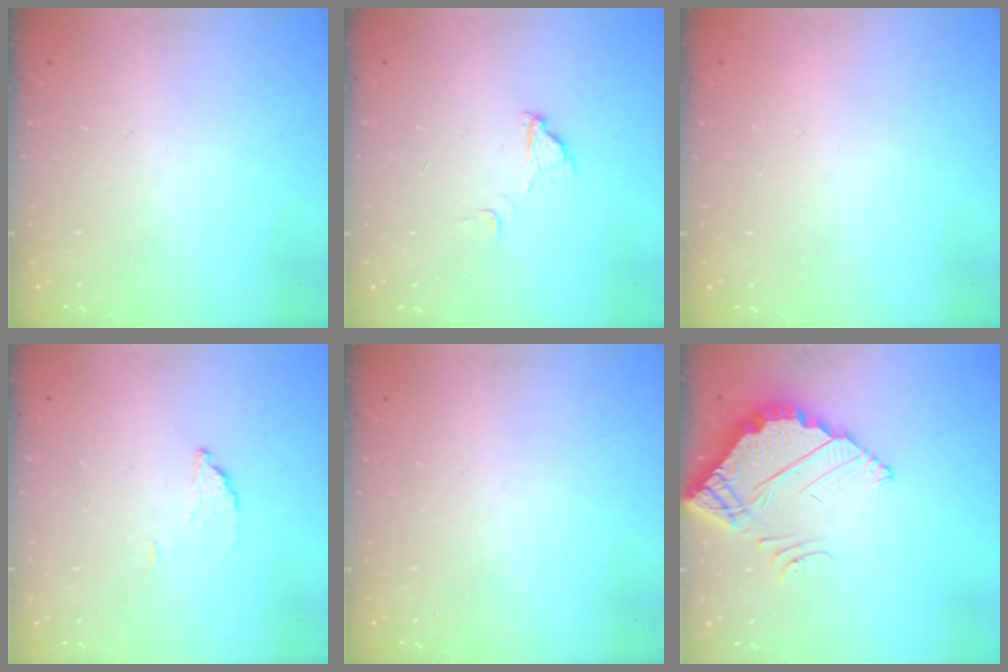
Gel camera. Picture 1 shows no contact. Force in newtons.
{"total": 4.2, "press": 4.1, "slide": 0.3}
{"total": 2.2, "press": 2.2, "slide": 0.1}
{"total": 1.9, "press": 1.9, "slide": 0.1}
{"total": 0.0}
{"total": 3.8, "press": 3.8, "slide": 0.2}